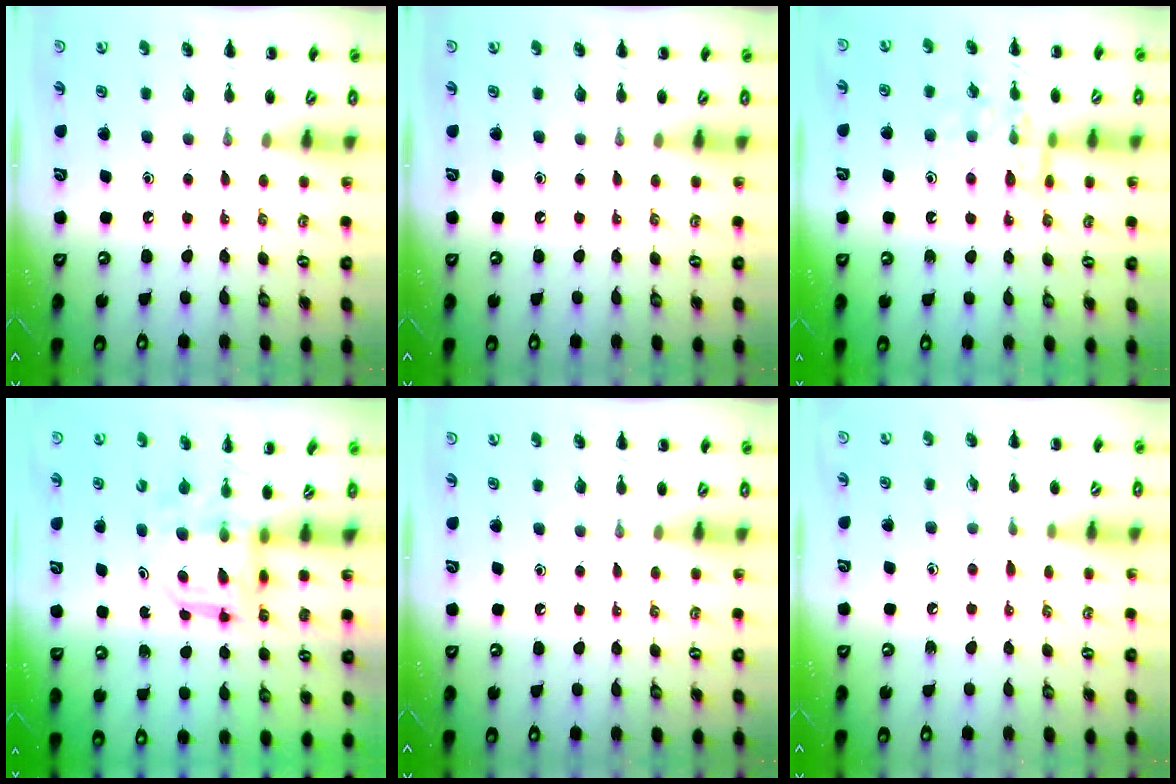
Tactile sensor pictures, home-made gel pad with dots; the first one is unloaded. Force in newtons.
{"total": 0.0}
{"total": 11.1, "press": 11.1, "slide": 0.7}
{"total": 3.2, "press": 3.2, "slide": 0.2}
{"total": 0.0}
{"total": 5.8, "press": 5.4, "slide": 2.1}